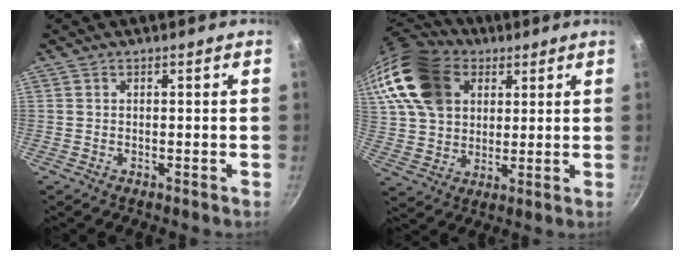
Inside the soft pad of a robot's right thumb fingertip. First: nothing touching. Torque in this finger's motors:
{"motor_torque": [1.66, 3.35, 0.69, -0.32, 0.21]}